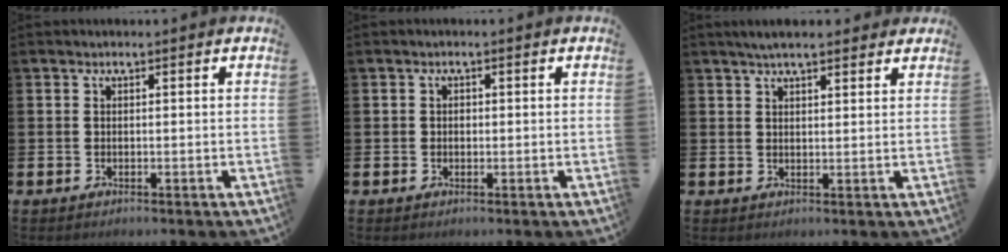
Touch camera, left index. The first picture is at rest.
{"total": 1.2, "force": [0.0, 1.0, 0.6], "torque": [0.002, 0.002, -0.004]}
{"total": 3.6, "force": [3.2, 0.8, 1.5], "torque": [-0.033, -0.005, 0.058]}